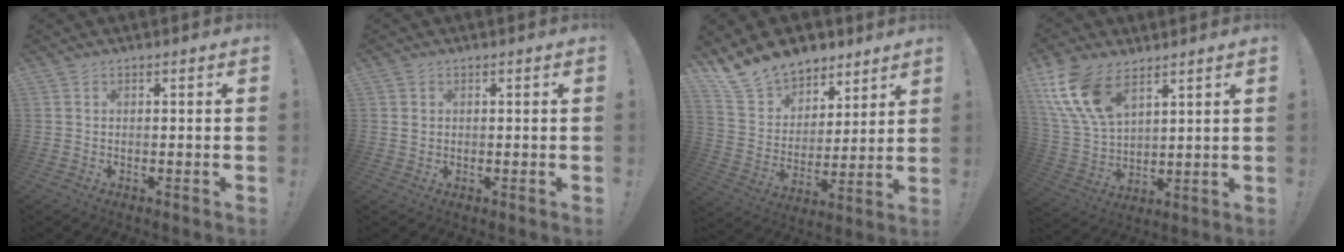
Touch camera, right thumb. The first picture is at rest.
{"total": 1.3, "force": [0.6, 1.1, 0.2], "torque": [0.004, 0.001, 0.009]}
{"total": 15.0, "force": [12.2, 8.2, 3.1], "torque": [-0.071, -0.091, 0.233]}
{"total": 15.2, "force": [9.0, 8.1, 9.2], "torque": [-0.205, -0.043, 0.170]}